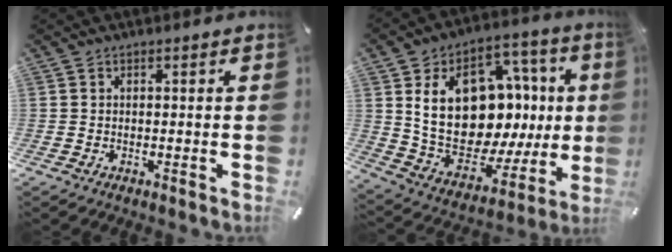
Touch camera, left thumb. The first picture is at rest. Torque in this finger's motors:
{"motor_torque": [2.09, 2.92, 1.34, -0.75, 0.77]}